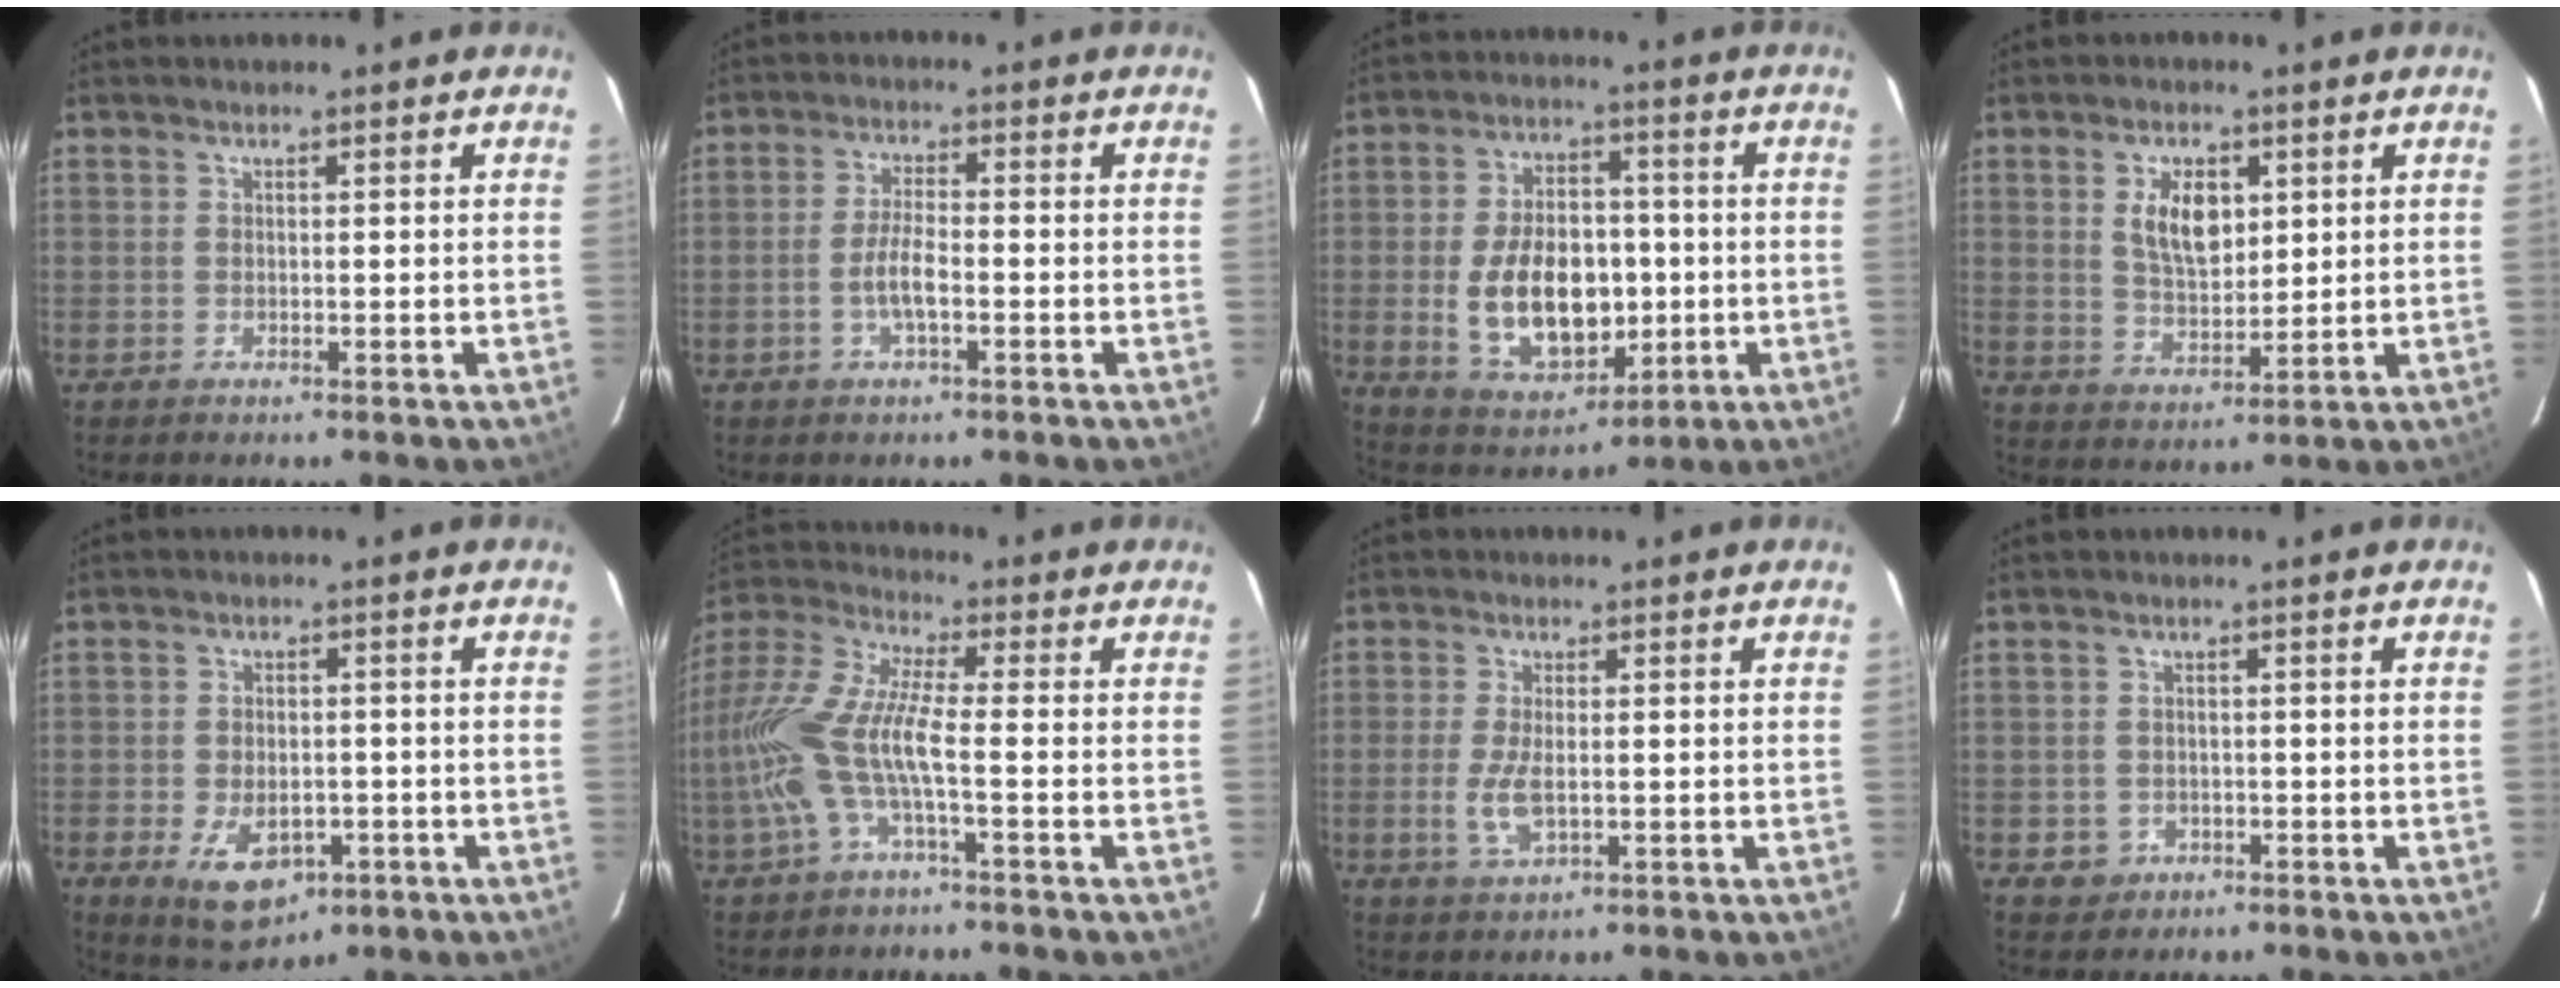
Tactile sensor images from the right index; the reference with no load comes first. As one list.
[{"total": 4.6, "force": [-1.6, 1.1, 4.2], "torque": [-0.087, 0.003, -0.031]}, {"total": 16.6, "force": [-2.0, 10.4, 12.8], "torque": [-0.255, 0.008, -0.008]}, {"total": 8.1, "force": [2.6, 4.3, 6.3], "torque": [-0.114, 0.005, 0.055]}, {"total": 9.6, "force": [-4.0, 6.0, 6.4], "torque": [-0.131, -0.013, -0.050]}, {"total": 14.3, "force": [-3.2, 3.1, 13.6], "torque": [-0.274, -0.007, -0.067]}, {"total": 5.4, "force": [-1.0, 2.2, 4.8], "torque": [-0.104, -0.008, -0.019]}, {"total": 3.5, "force": [-1.0, 3.3, 0.3], "torque": [-0.013, 0.008, -0.008]}]